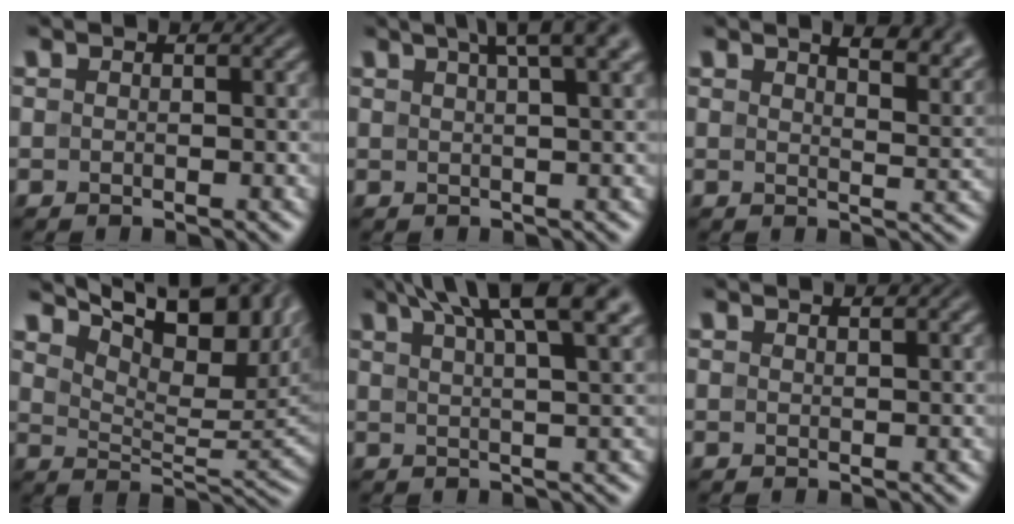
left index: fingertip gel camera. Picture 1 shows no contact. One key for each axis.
{"total": 5.6, "fx": 3.8, "fy": 1.3, "fz": 3.9, "tx": -0.032, "ty": 0.025, "tz": 0.038}
{"total": 7.1, "fx": 5.2, "fy": 2.6, "fz": 4.2, "tx": -0.017, "ty": 0.022, "tz": 0.042}
{"total": 11.0, "fx": 6.8, "fy": 4.1, "fz": 7.6, "tx": -0.116, "ty": 0.016, "tz": 0.111}
{"total": 9.0, "fx": 5.9, "fy": 1.9, "fz": 6.5, "tx": -0.059, "ty": 0.036, "tz": 0.063}
{"total": 1.3, "fx": 1.2, "fy": 0.3, "fz": 0.3, "tx": -0.001, "ty": -0.001, "tz": 0.011}